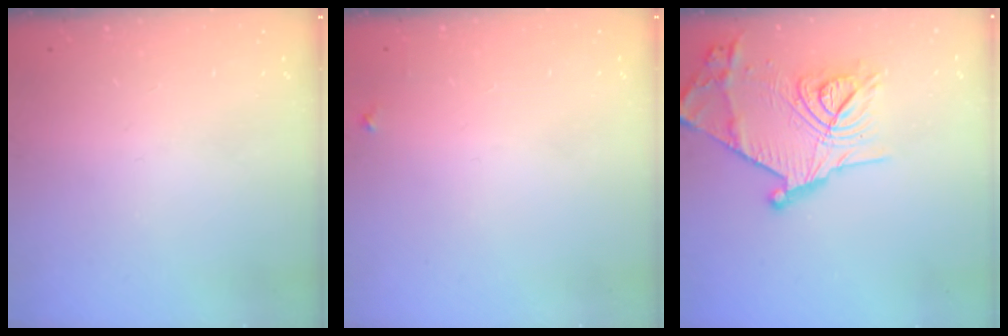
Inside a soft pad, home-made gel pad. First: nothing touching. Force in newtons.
{"total": 4.1, "press": 4.1, "slide": 0.6}
{"total": 22.3, "press": 22.3, "slide": 1.1}